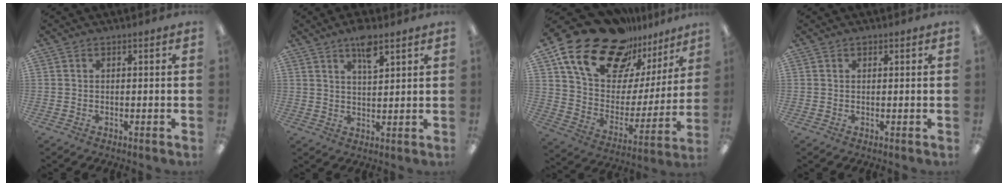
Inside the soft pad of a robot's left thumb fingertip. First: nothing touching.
{"total": 6.3, "force": [4.3, 2.1, 4.1], "torque": [-0.060, -0.020, 0.070]}
{"total": 22.5, "force": [17.0, 11.6, 9.1], "torque": [-0.174, -0.115, 0.312]}
{"total": 0.7, "force": [0.5, 0.5, 0.2], "torque": [0.002, -0.002, 0.007]}